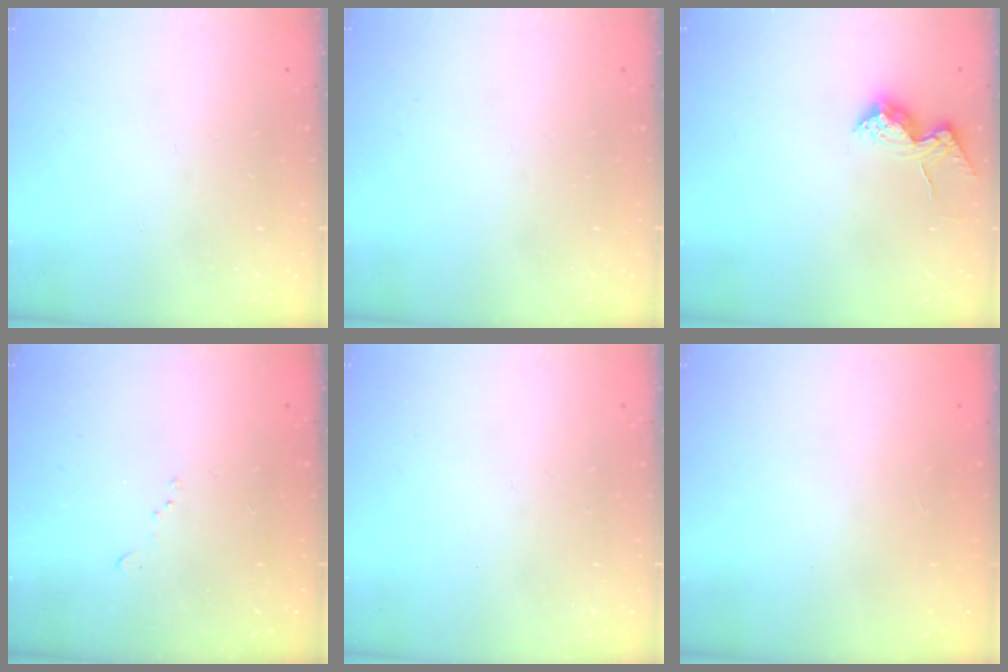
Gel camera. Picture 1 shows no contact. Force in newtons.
{"total": 0.0}
{"total": 12.0, "press": 12.0, "slide": 0.8}
{"total": 7.2, "press": 7.1, "slide": 0.8}
{"total": 0.0}
{"total": 1.2, "press": 1.1, "slide": 0.5}